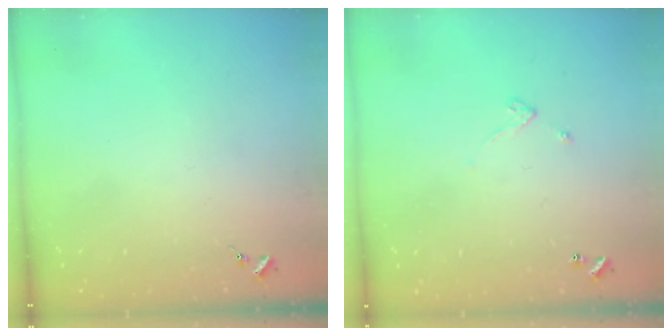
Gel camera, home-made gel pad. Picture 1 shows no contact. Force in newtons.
{"total": 3.4, "press": 3.4, "slide": 0.5}